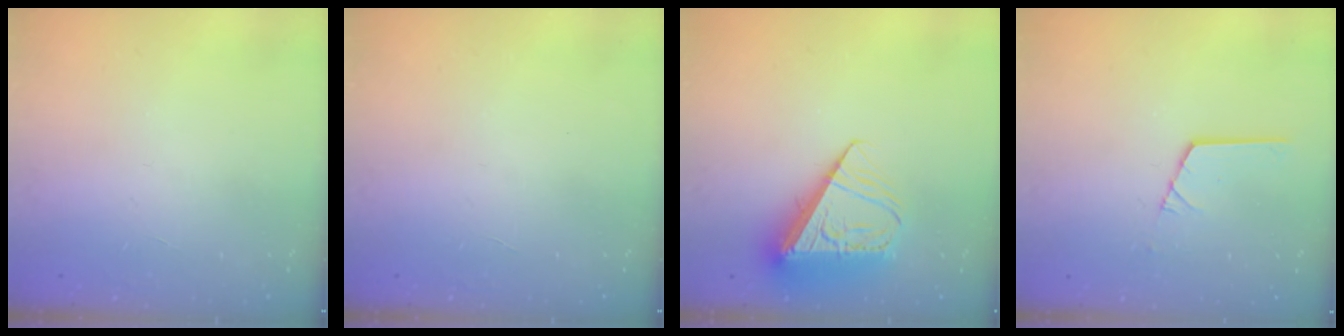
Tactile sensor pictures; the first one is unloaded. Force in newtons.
{"total": 0.0}
{"total": 12.8, "press": 12.7, "slide": 1.8}
{"total": 5.4, "press": 5.4, "slide": 0.1}